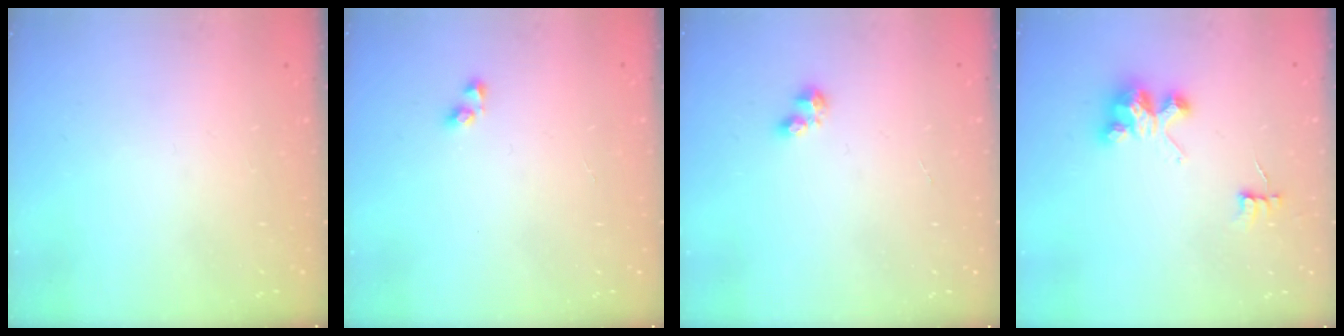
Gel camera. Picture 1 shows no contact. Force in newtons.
{"total": 2.9, "press": 2.9, "slide": 0.2}
{"total": 3.0, "press": 3.0, "slide": 0.4}
{"total": 3.6, "press": 3.6, "slide": 0.0}